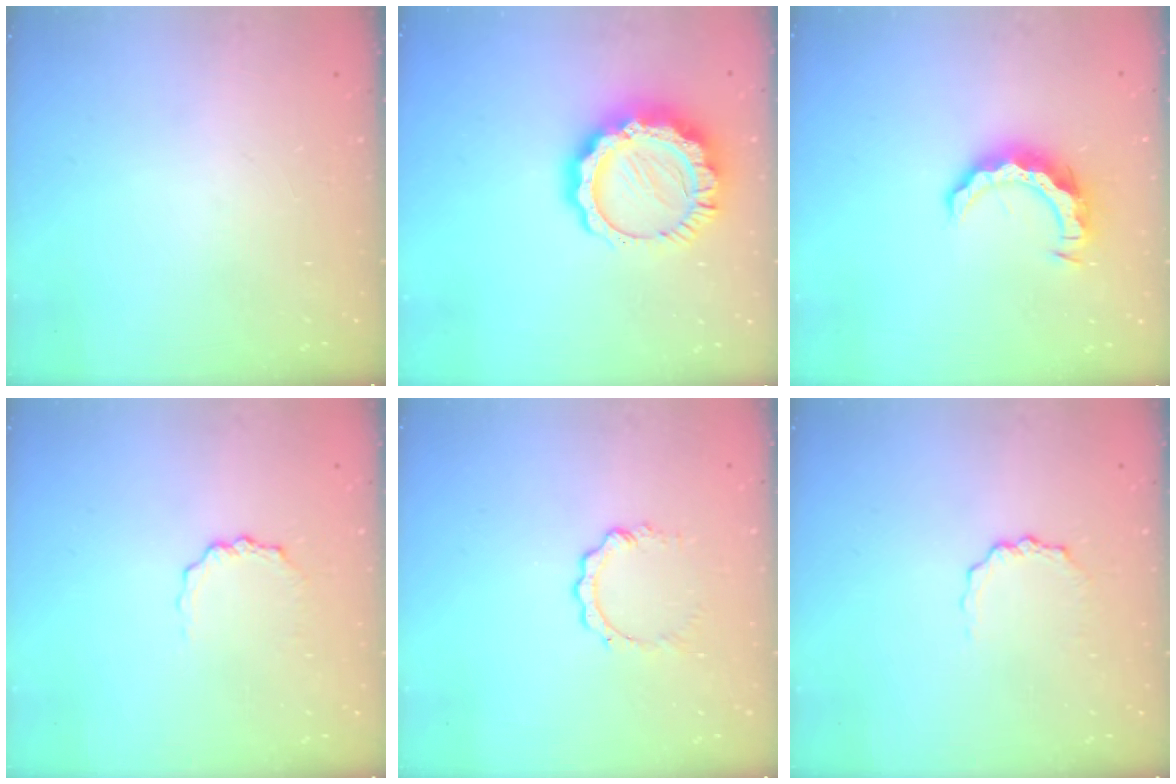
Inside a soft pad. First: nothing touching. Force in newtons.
{"total": 14.7, "press": 14.6, "slide": 1.3}
{"total": 9.0, "press": 9.0, "slide": 0.8}
{"total": 2.4, "press": 2.4, "slide": 0.3}
{"total": 3.8, "press": 3.8, "slide": 0.5}
{"total": 2.4, "press": 2.4, "slide": 0.3}